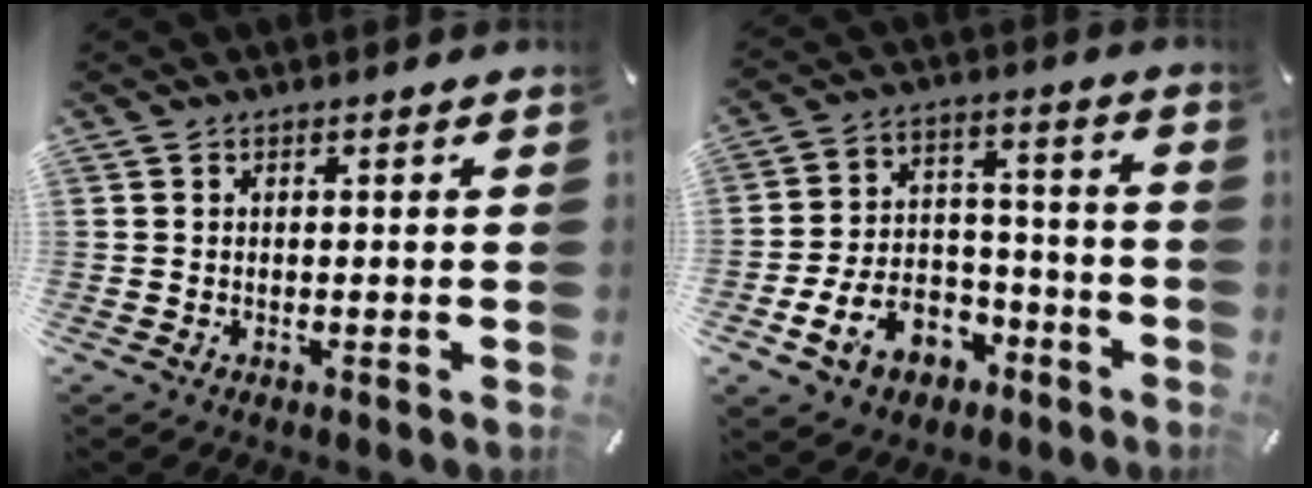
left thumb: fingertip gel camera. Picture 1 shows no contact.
{"total": 12.2, "force": [-5.3, 9.5, 5.6], "torque": [-0.104, 0.042, -0.086]}